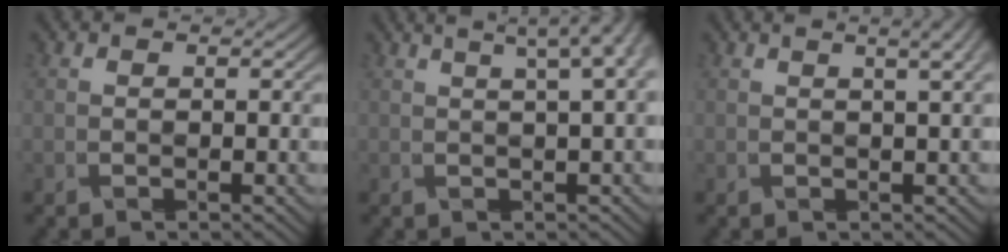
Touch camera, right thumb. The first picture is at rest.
{"total": 6.9, "force": [2.9, 1.3, 6.2], "torque": [-0.085, 0.021, 0.040]}
{"total": 3.6, "force": [1.6, 0.7, 3.2], "torque": [-0.045, 0.012, 0.024]}